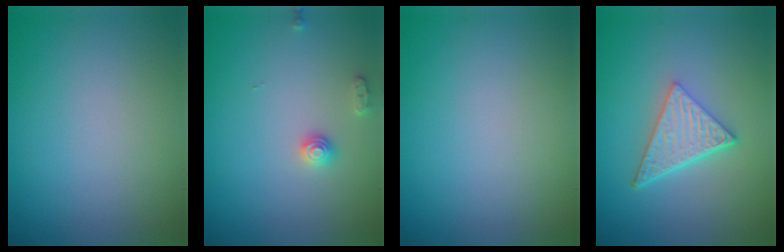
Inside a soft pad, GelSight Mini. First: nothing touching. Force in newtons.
{"total": 1.4, "press": 1.4, "slide": 0.1}
{"total": 0.0}
{"total": 4.7, "press": 3.4, "slide": 3.3}